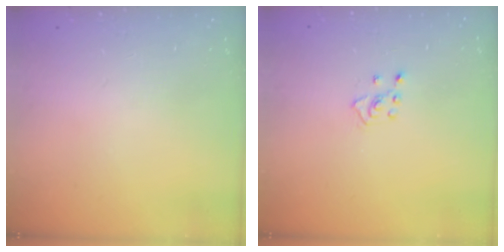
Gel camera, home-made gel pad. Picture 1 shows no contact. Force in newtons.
{"total": 4.0, "press": 4.0, "slide": 0.5}